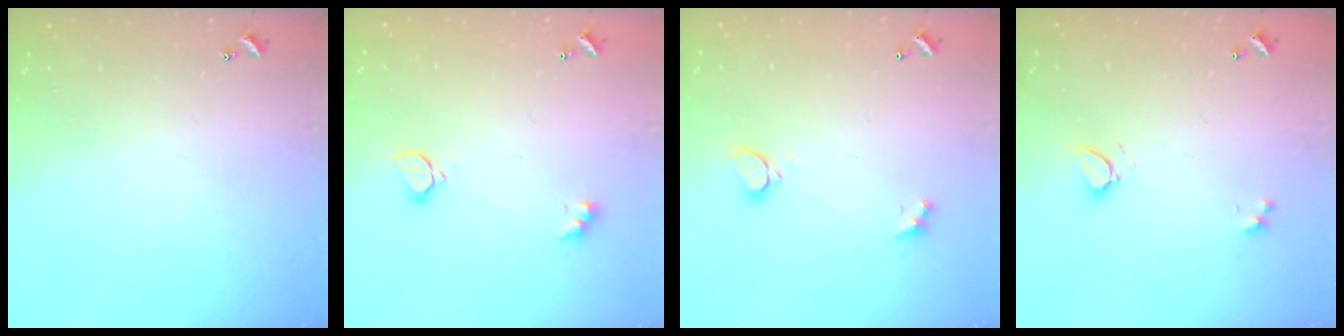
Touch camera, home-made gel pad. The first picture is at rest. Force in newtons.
{"total": 2.1, "press": 2.1, "slide": 0.5}
{"total": 2.1, "press": 1.9, "slide": 0.9}
{"total": 2.6, "press": 2.6, "slide": 0.4}